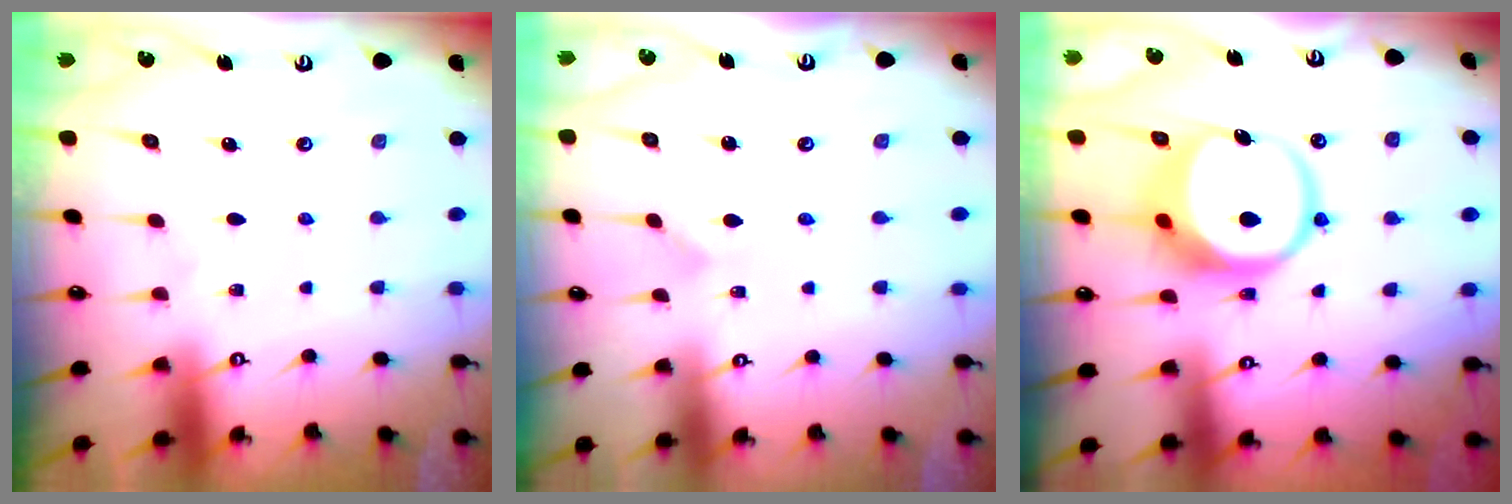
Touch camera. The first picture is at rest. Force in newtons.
{"total": 2.2, "press": 2.2, "slide": 0.2}
{"total": 10.6, "press": 10.5, "slide": 1.3}